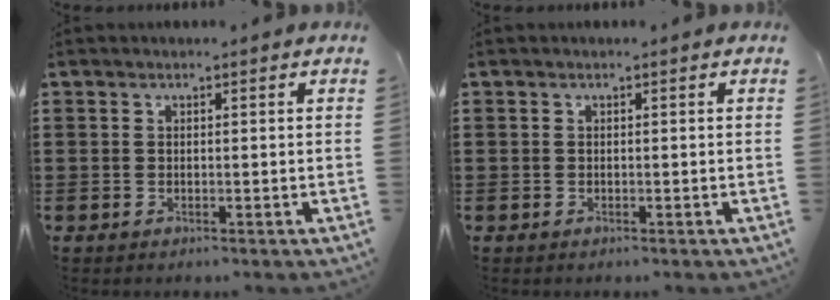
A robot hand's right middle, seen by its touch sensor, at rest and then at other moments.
{"total": 0.0}